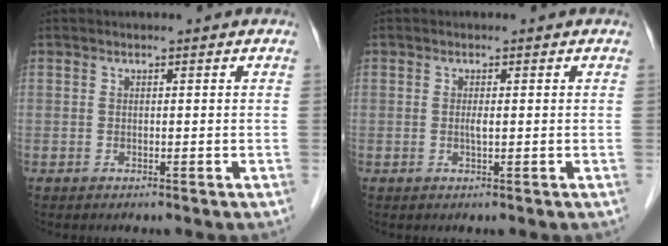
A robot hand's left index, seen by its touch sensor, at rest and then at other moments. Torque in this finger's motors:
{"motor_torque": [0.23, 0.18, 0.02, 0.00]}